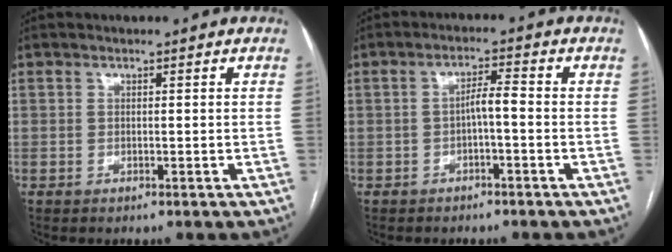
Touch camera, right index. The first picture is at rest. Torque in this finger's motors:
{"motor_torque": [0.56, 0.03, 0.13, 0.06]}